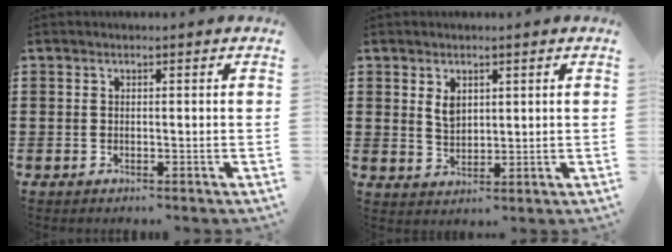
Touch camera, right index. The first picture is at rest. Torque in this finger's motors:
{"motor_torque": [0.19, 0.06, 0.08, 0.08]}